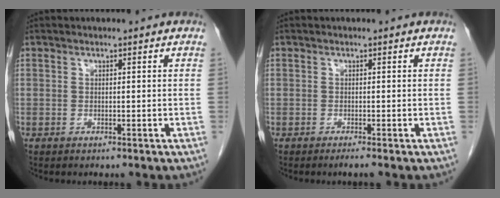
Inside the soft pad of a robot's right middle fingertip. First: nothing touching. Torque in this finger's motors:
{"motor_torque": [0.18, -0.07, -0.01, 0.01]}